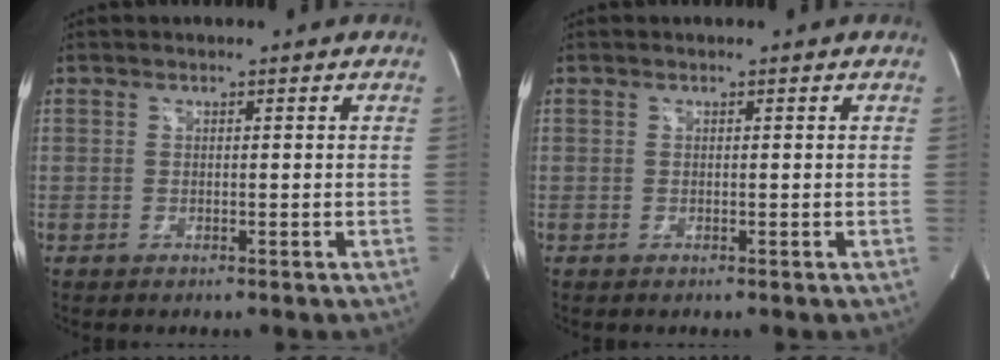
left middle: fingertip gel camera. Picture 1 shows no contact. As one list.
[{"total": 0.0}]